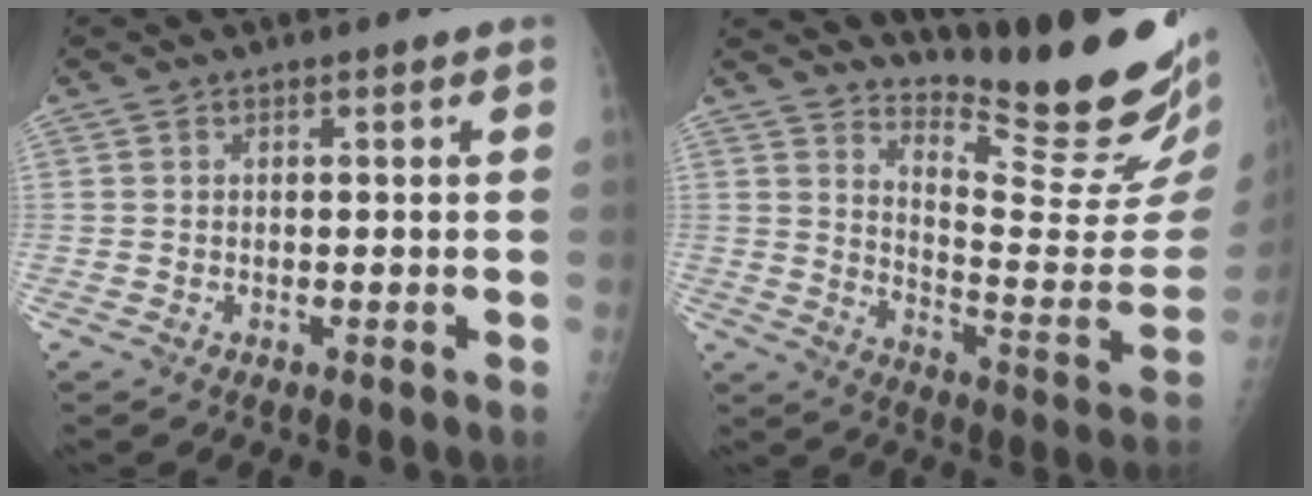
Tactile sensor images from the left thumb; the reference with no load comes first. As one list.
[{"total": 21.9, "force": [17.7, 2.9, 12.5], "torque": [-0.161, -0.167, 0.252]}]